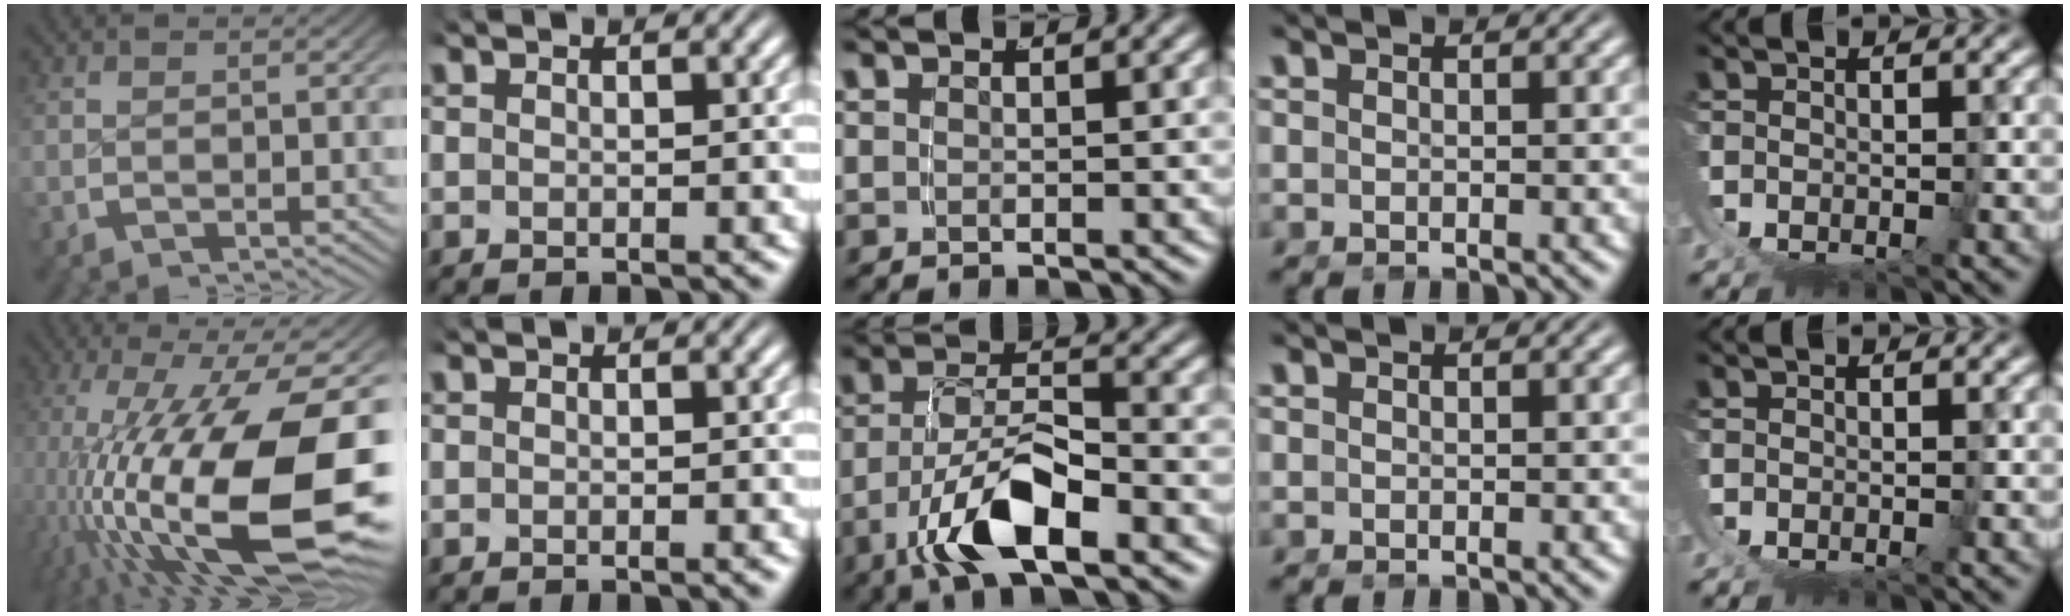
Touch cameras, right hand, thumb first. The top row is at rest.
{"thumb": {"total": 23.5, "force": [-3.3, 12.5, 19.6], "torque": [-0.372, -0.081, 0.007]}, "middle": {"total": 6.2, "force": [-2.7, 2.2, 5.2], "torque": [-0.085, -0.012, -0.038]}}